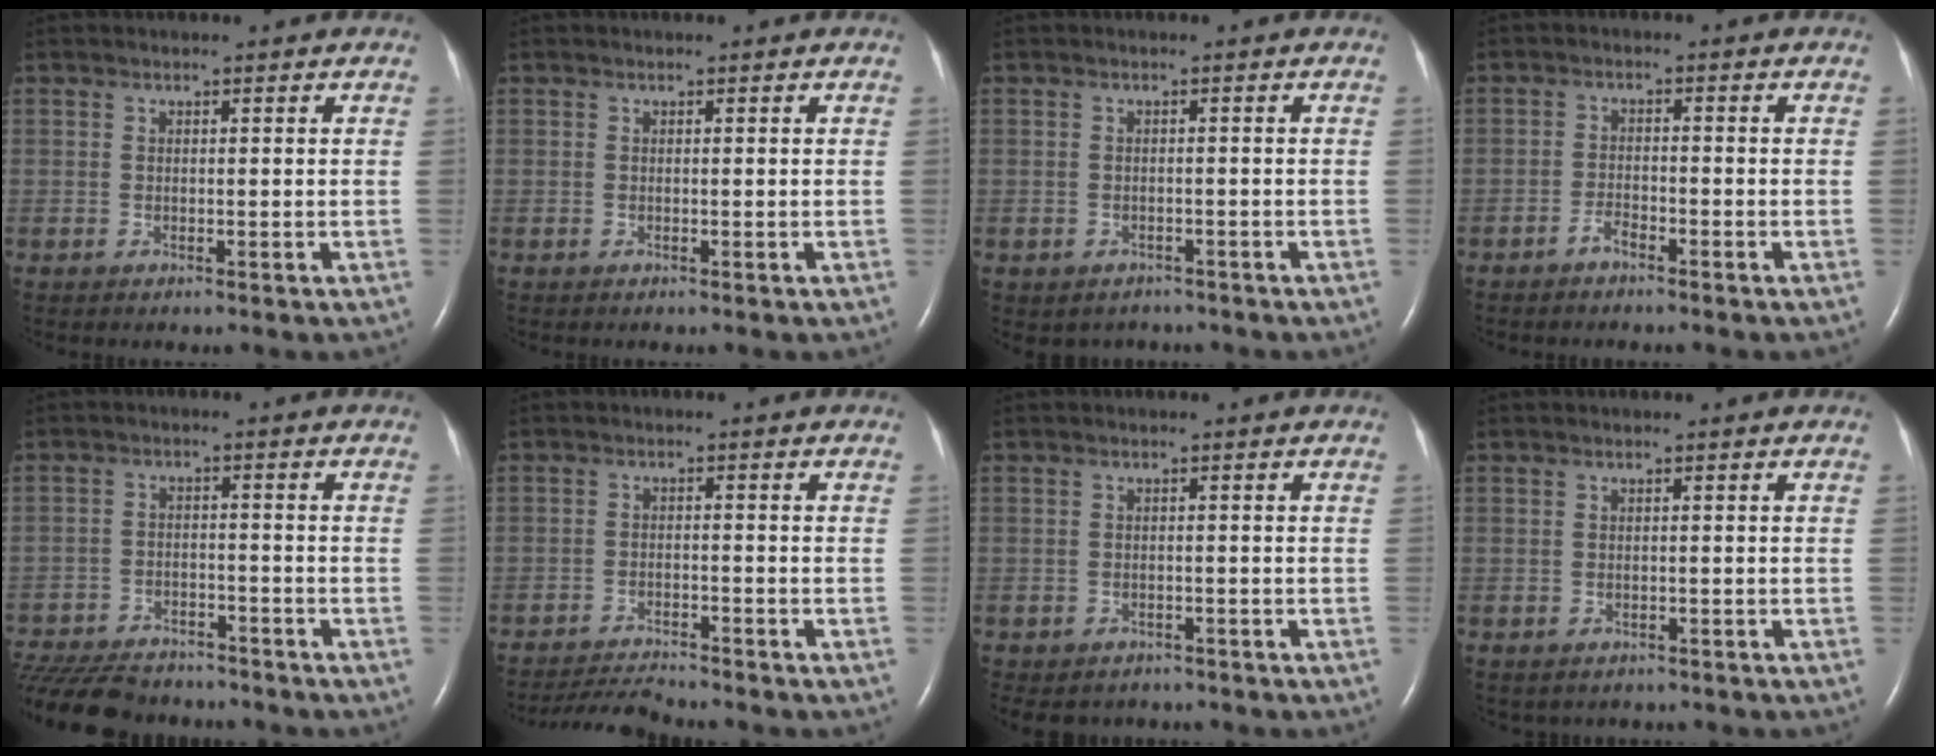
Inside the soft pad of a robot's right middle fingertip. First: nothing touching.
{"total": 0.0}
{"total": 3.4, "force": [-2.7, 2.1, 0.3], "torque": [-0.006, 0.009, -0.033]}
{"total": 1.9, "force": [-1.6, 0.4, 1.0], "torque": [-0.021, 0.001, -0.031]}
{"total": 16.8, "force": [-14.5, 5.6, 6.6], "torque": [-0.178, -0.026, -0.217]}
{"total": 5.6, "force": [-5.6, -0.5, 0.7], "torque": [-0.014, -0.019, -0.097]}
{"total": 5.6, "force": [-4.7, 3.0, 0.8], "torque": [-0.010, 0.001, -0.058]}
{"total": 1.9, "force": [-1.5, 1.1, 0.3], "torque": [-0.008, 0.001, -0.015]}